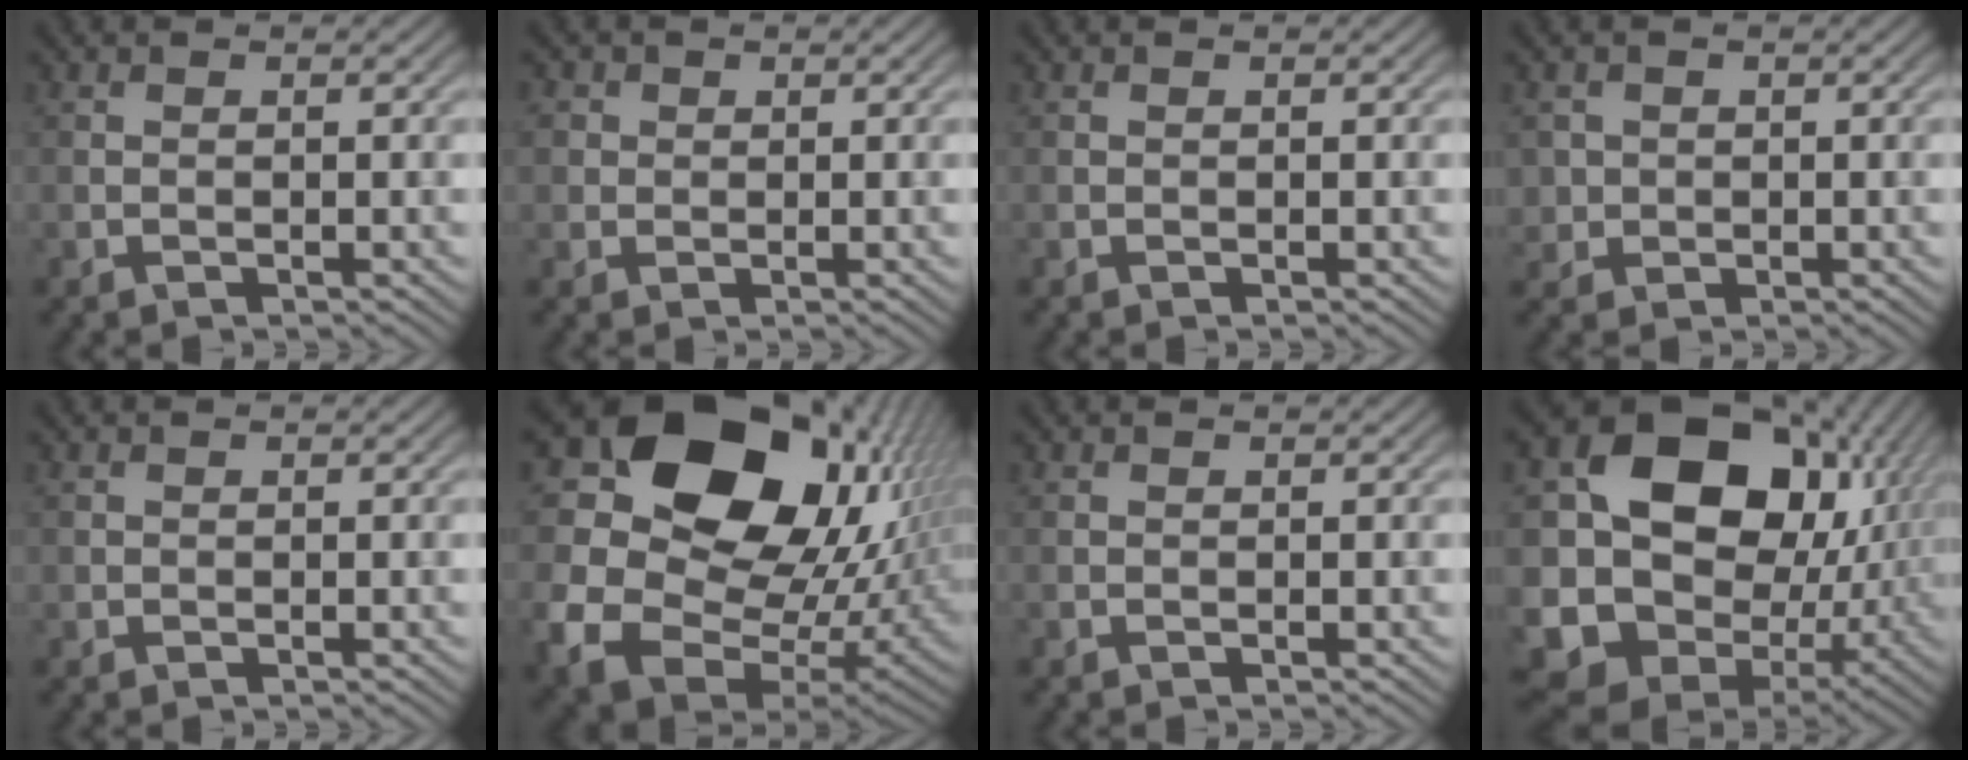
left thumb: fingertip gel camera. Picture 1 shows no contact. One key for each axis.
{"total": 2.5, "fx": 0.9, "fy": 2.3, "fz": 0.7, "tx": -0.025, "ty": 0.000, "tz": 0.013}
{"total": 0.0}
{"total": 2.2, "fx": 0.2, "fy": 2.1, "fz": 0.2, "tx": -0.004, "ty": -0.006, "tz": 0.004}
{"total": 0.6, "fx": 0.2, "fy": 0.6, "fz": 0.1, "tx": 0.000, "ty": -0.004, "tz": 0.005}
{"total": 20.7, "fx": 5.7, "fy": 16.3, "fz": 11.3, "tx": -0.238, "ty": -0.020, "tz": 0.137}
{"total": 0.0}
{"total": 19.9, "fx": 1.2, "fy": 16.0, "fz": 11.8, "tx": -0.252, "ty": -0.049, "tz": 0.062}